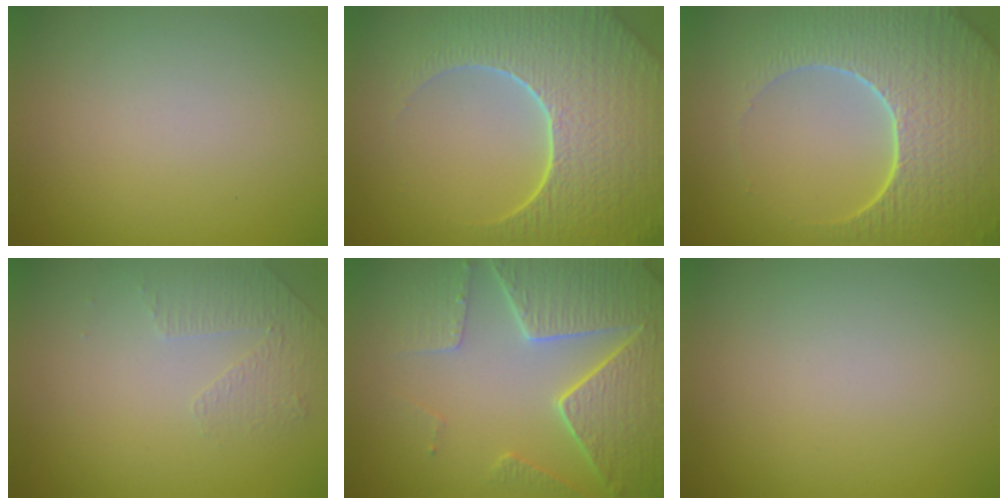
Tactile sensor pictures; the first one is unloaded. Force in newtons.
{"total": 9.4, "press": 6.7, "slide": 6.6}
{"total": 8.7, "press": 6.4, "slide": 5.9}
{"total": 1.4, "press": 0.9, "slide": 1.1}
{"total": 7.2, "press": 5.7, "slide": 4.5}
{"total": 0.0}